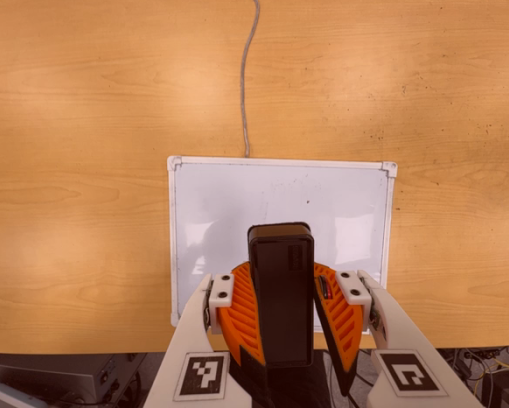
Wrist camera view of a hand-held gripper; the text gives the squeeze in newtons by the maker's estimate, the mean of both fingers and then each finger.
{"total": 11.2, "left": 11.2, "right": 11.2}